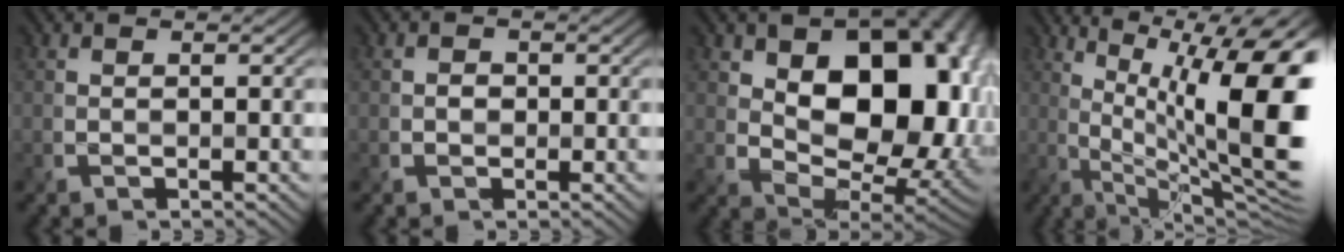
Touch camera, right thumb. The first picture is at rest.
{"total": 1.1, "force": [-0.3, 1.0, 0.3], "torque": [-0.007, -0.008, -0.001]}
{"total": 15.9, "force": [2.2, 10.5, 11.8], "torque": [-0.133, -0.011, 0.051]}
{"total": 17.0, "force": [3.1, 5.8, 15.6], "torque": [-0.223, 0.015, 0.068]}